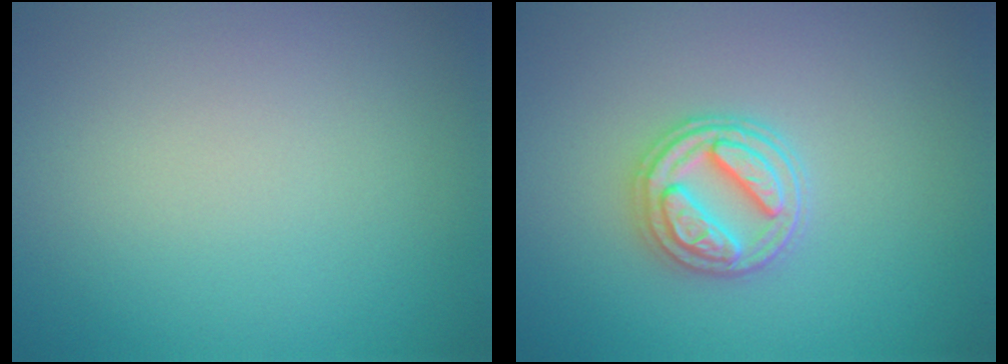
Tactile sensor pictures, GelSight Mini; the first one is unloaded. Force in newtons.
{"total": 3.6, "press": 3.3, "slide": 1.4}